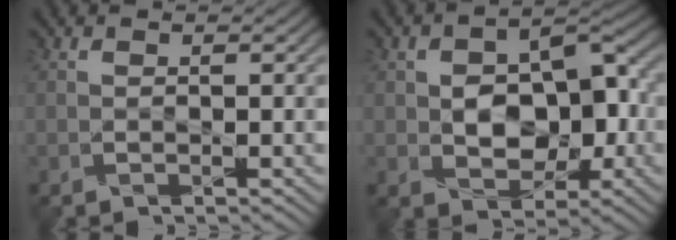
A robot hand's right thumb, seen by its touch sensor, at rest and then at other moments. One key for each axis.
{"total": 8.6, "fx": -0.8, "fy": 5.8, "fz": 6.3, "tx": -0.094, "ty": 0.006, "tz": -0.019}